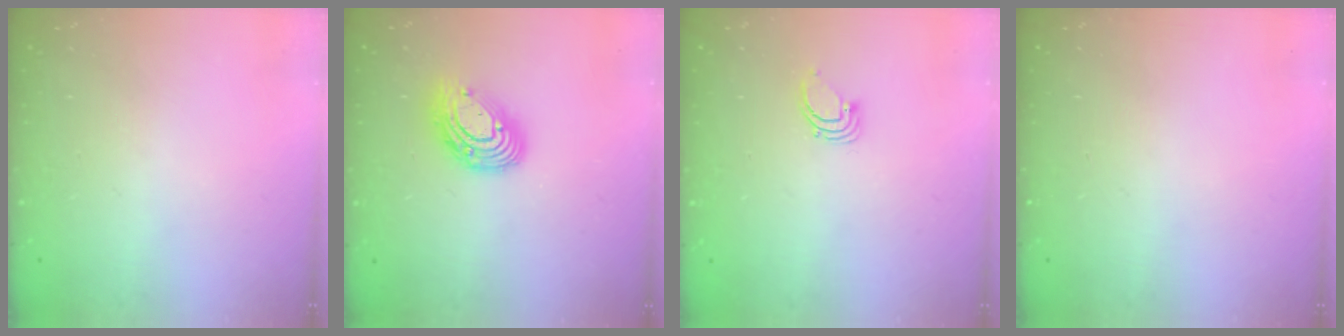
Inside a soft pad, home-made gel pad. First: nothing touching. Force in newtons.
{"total": 12.0, "press": 11.9, "slide": 1.0}
{"total": 2.5, "press": 2.5, "slide": 0.1}
{"total": 0.0}